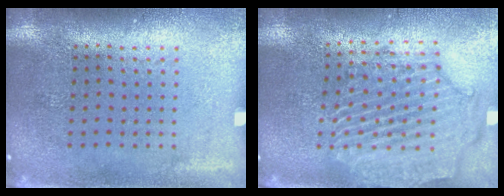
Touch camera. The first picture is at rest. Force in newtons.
{"total": 2.4, "press": 2.2, "slide": 0.8}